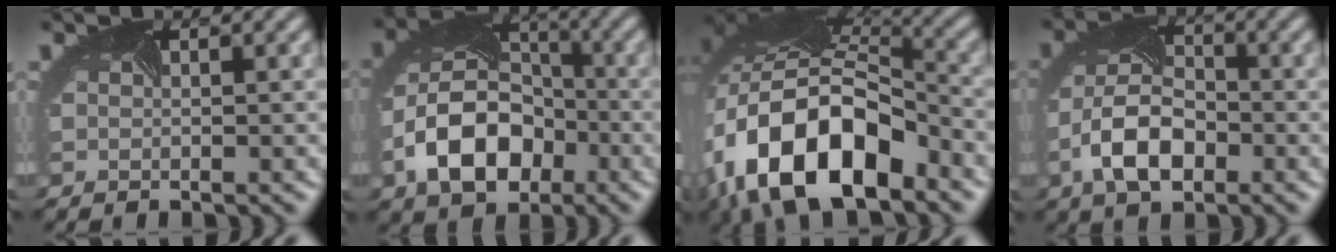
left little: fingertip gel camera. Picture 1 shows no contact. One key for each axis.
{"total": 8.7, "fx": -3.2, "fy": 5.9, "fz": 5.6, "tx": -0.115, "ty": -0.009, "tz": -0.061}
{"total": 16.0, "fx": -6.8, "fy": 8.8, "fz": 11.4, "tx": -0.231, "ty": -0.018, "tz": -0.118}
{"total": 6.7, "fx": -2.7, "fy": 3.7, "fz": 4.9, "tx": -0.112, "ty": -0.005, "tz": -0.055}